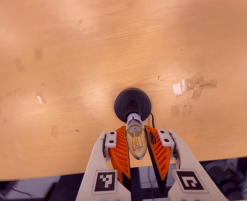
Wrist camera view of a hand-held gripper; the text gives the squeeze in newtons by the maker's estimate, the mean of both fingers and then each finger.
{"total": 9.3, "left": 8.4, "right": 10.2}